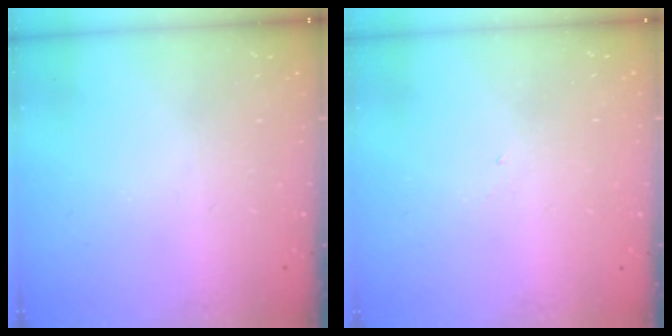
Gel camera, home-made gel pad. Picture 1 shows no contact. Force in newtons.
{"total": 2.8, "press": 2.8, "slide": 0.5}